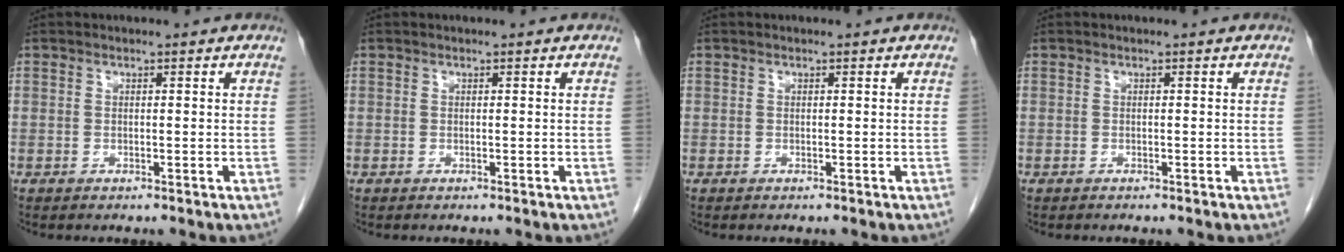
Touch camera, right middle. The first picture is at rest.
{"total": 0.0}
{"total": 0.0}
{"total": 0.0}